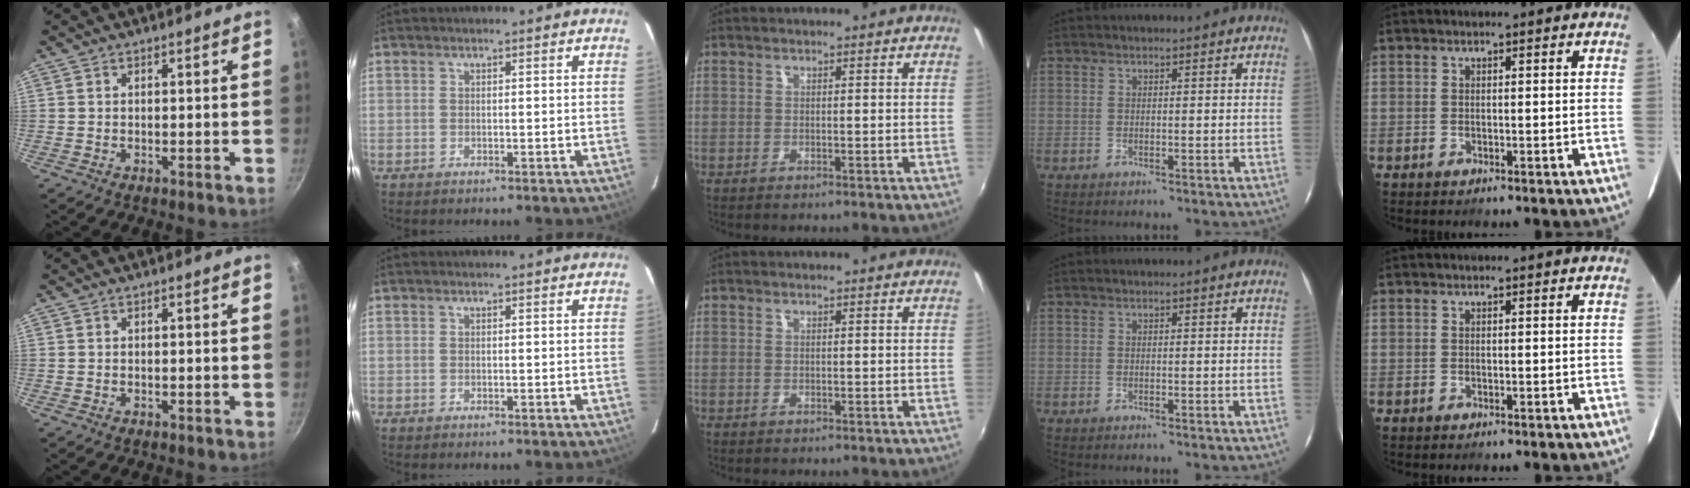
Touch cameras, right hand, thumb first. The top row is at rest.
{}